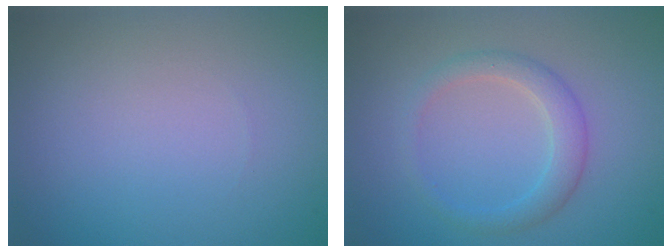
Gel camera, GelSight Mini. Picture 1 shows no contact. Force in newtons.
{"total": 2.5, "press": 2.5, "slide": 0.2}